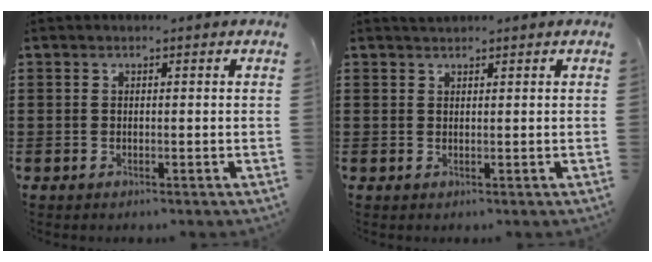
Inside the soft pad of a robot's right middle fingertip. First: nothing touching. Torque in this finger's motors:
{"motor_torque": [-0.14, -0.07, -0.02, 0.00]}